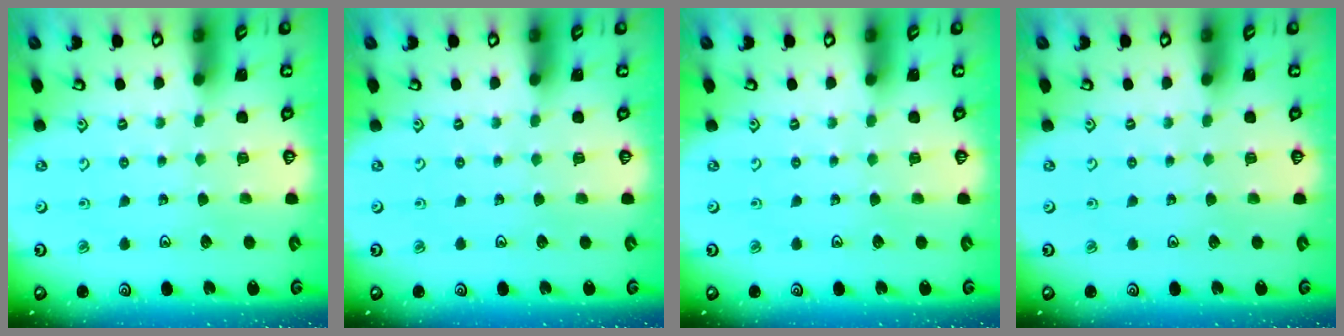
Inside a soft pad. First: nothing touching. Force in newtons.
{"total": 0.0}
{"total": 0.0}
{"total": 0.0}